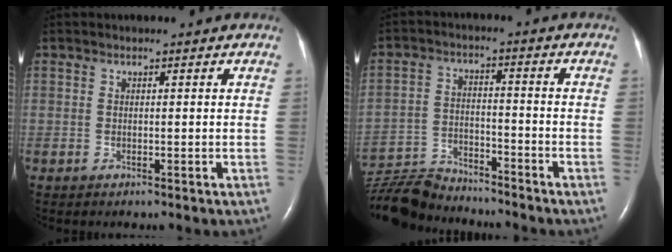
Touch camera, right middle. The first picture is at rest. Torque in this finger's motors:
{"motor_torque": [-0.46, -0.72, -0.03, 0.00]}